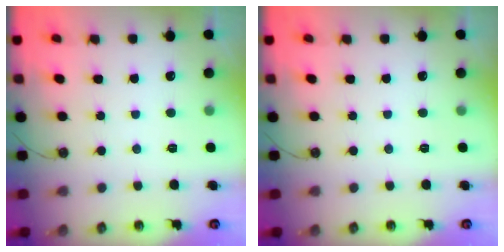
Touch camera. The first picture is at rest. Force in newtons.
{"total": 0.0}